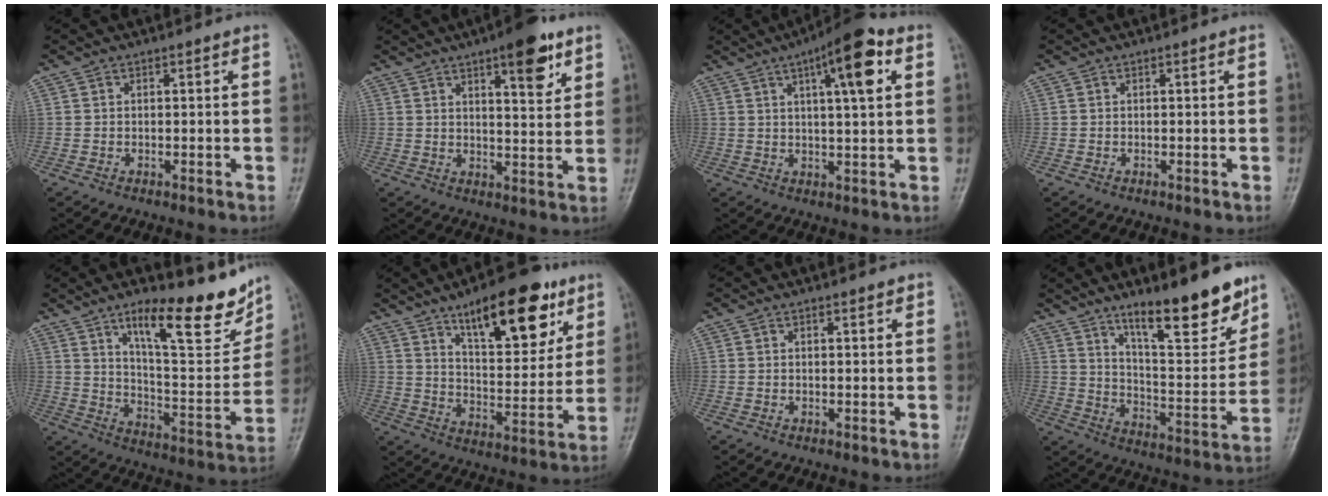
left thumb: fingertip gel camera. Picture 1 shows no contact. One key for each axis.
{"total": 9.8, "fx": 5.6, "fy": 3.0, "fz": 7.5, "tx": -0.086, "ty": -0.028, "tz": 0.077}
{"total": 11.2, "fx": 4.6, "fy": 3.0, "fz": 9.8, "tx": -0.134, "ty": 0.002, "tz": 0.064}
{"total": 0.0}
{"total": 20.0, "fx": 12.9, "fy": 5.9, "fz": 14.1, "tx": -0.160, "ty": -0.075, "tz": 0.203}
{"total": 18.9, "fx": 11.0, "fy": 7.2, "fz": 13.5, "tx": -0.157, "ty": -0.051, "tz": 0.175}
{"total": 0.8, "fx": 0.6, "fy": 0.2, "fz": 0.5, "tx": -0.007, "ty": -0.003, "tz": 0.008}
{"total": 17.8, "fx": 12.4, "fy": 5.1, "fz": 11.7, "tx": -0.128, "ty": -0.085, "tz": 0.200}